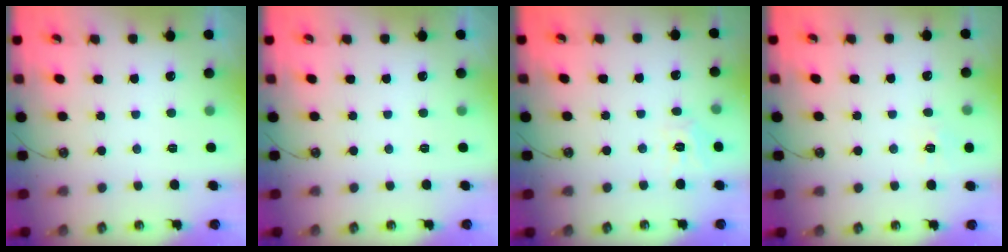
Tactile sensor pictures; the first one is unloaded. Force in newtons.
{"total": 0.0}
{"total": 5.3, "press": 5.3, "slide": 0.5}
{"total": 6.2, "press": 6.2, "slide": 0.7}